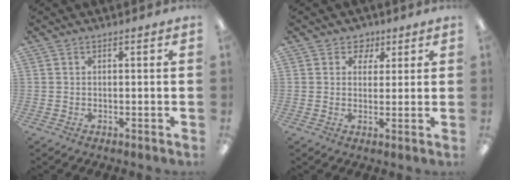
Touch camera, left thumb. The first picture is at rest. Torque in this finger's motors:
{"motor_torque": [-0.03, 0.04, -0.19, 0.13, -0.04]}